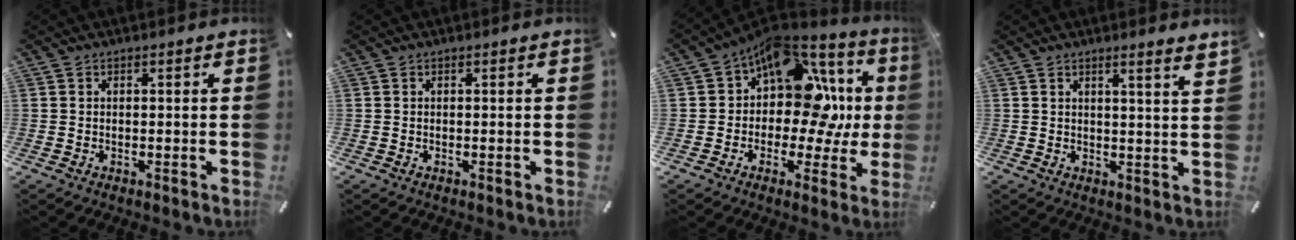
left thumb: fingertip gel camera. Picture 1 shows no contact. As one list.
[{"total": 0.0}, {"total": 15.6, "force": [4.9, 9.9, 11.1], "torque": [-0.153, -0.057, 0.074]}, {"total": 3.6, "force": [2.8, -0.7, 2.2], "torque": [-0.039, -0.021, 0.045]}]